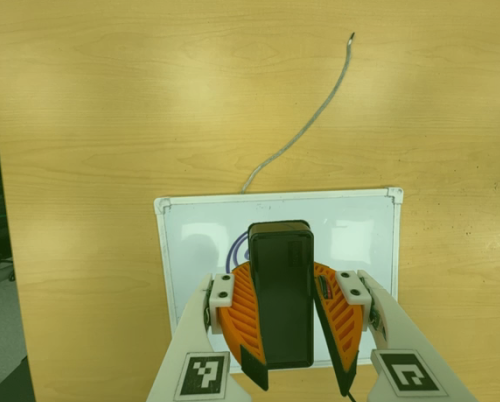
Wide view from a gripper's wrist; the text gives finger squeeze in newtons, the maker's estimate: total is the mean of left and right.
{"total": 11.6, "left": 11.7, "right": 11.5}